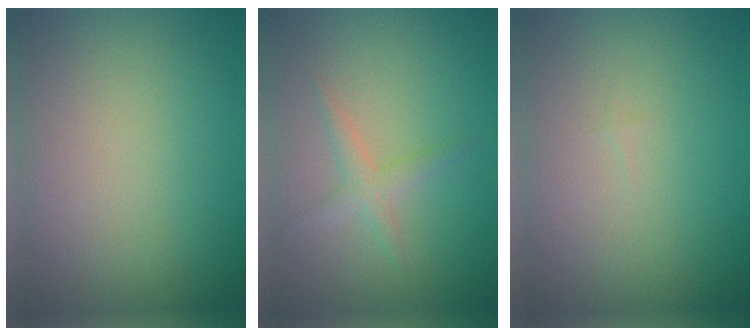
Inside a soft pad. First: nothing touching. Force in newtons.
{"total": 1.6, "press": 1.6, "slide": 0.1}
{"total": 0.0}